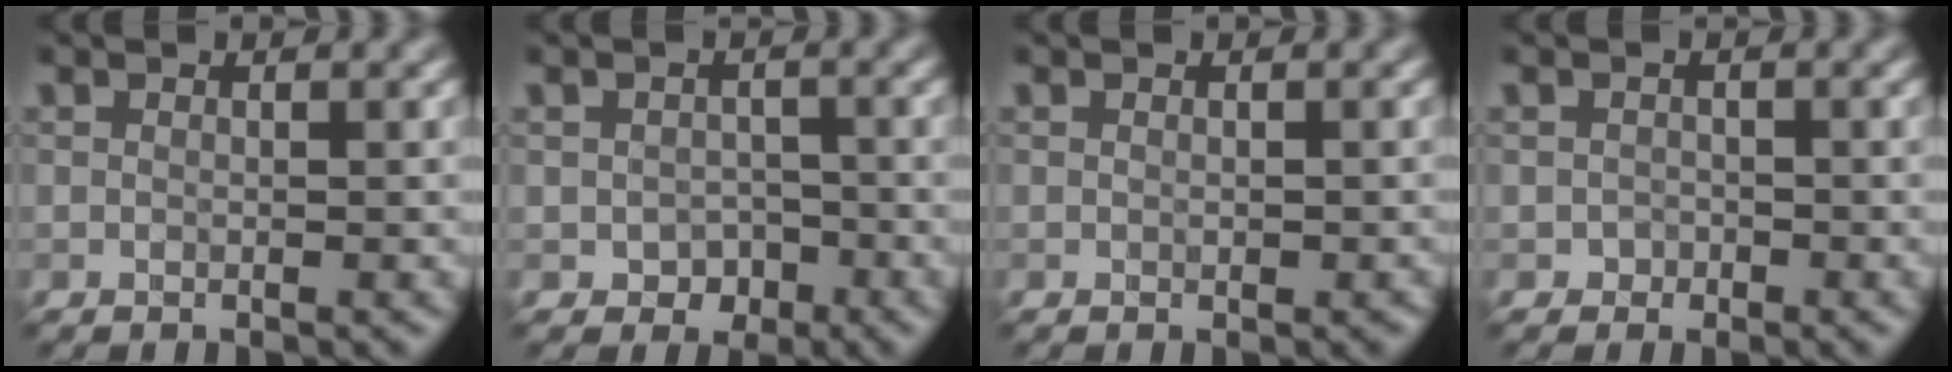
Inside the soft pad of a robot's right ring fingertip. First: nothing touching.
{"total": 1.9, "force": [-0.8, 1.6, 0.4], "torque": [0.006, 0.001, -0.017]}
{"total": 0.5, "force": [-0.1, 0.4, 0.2], "torque": [-0.003, -0.003, -0.002]}
{"total": 0.9, "force": [-0.4, 0.8, -0.2], "torque": [0.016, 0.003, -0.010]}